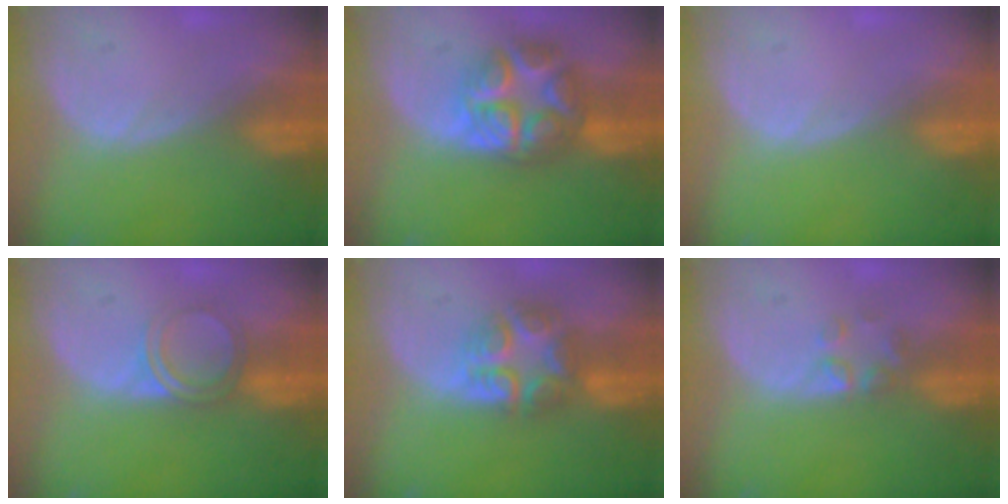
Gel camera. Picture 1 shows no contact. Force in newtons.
{"total": 9.0, "press": 9.0, "slide": 0.5}
{"total": 0.0}
{"total": 3.8, "press": 3.6, "slide": 1.3}
{"total": 7.7, "press": 6.7, "slide": 3.8}
{"total": 2.2, "press": 2.2, "slide": 0.2}